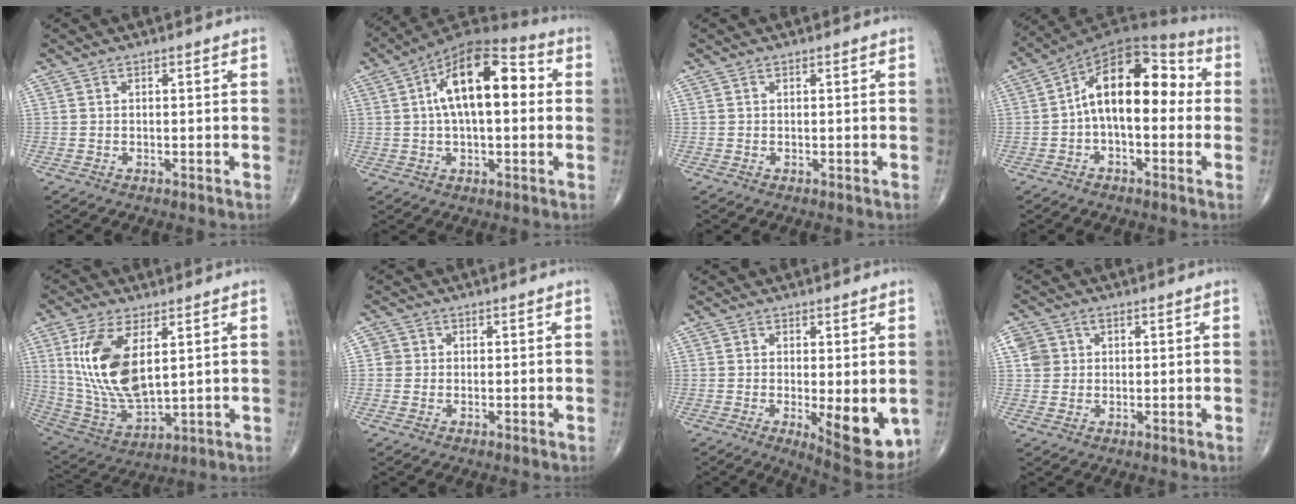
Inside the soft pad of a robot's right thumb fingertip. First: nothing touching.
{"total": 17.5, "force": [3.0, 8.3, 15.2], "torque": [-0.232, 0.033, 0.039]}
{"total": 0.0}
{"total": 16.3, "force": [0.5, 8.8, 13.7], "torque": [-0.186, 0.048, -0.005]}
{"total": 16.5, "force": [4.4, 7.7, 13.9], "torque": [-0.276, -0.024, 0.101]}
{"total": 1.9, "force": [0.1, 1.8, 0.1], "torque": [0.011, 0.005, -0.002]}
{"total": 10.3, "force": [-1.7, 3.6, 9.5], "torque": [-0.114, -0.026, -0.012]}
{"total": 4.2, "force": [1.0, 3.7, 1.6], "torque": [-0.017, 0.003, 0.017]}